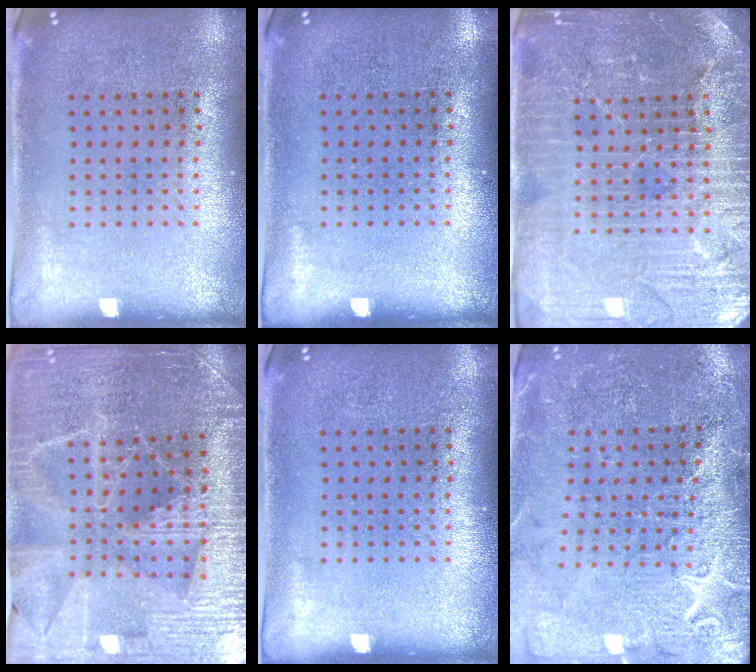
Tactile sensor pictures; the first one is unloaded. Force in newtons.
{"total": 0.0}
{"total": 4.5, "press": 4.2, "slide": 1.5}
{"total": 4.0, "press": 3.8, "slide": 1.1}
{"total": 0.0}
{"total": 3.1, "press": 3.1, "slide": 0.5}